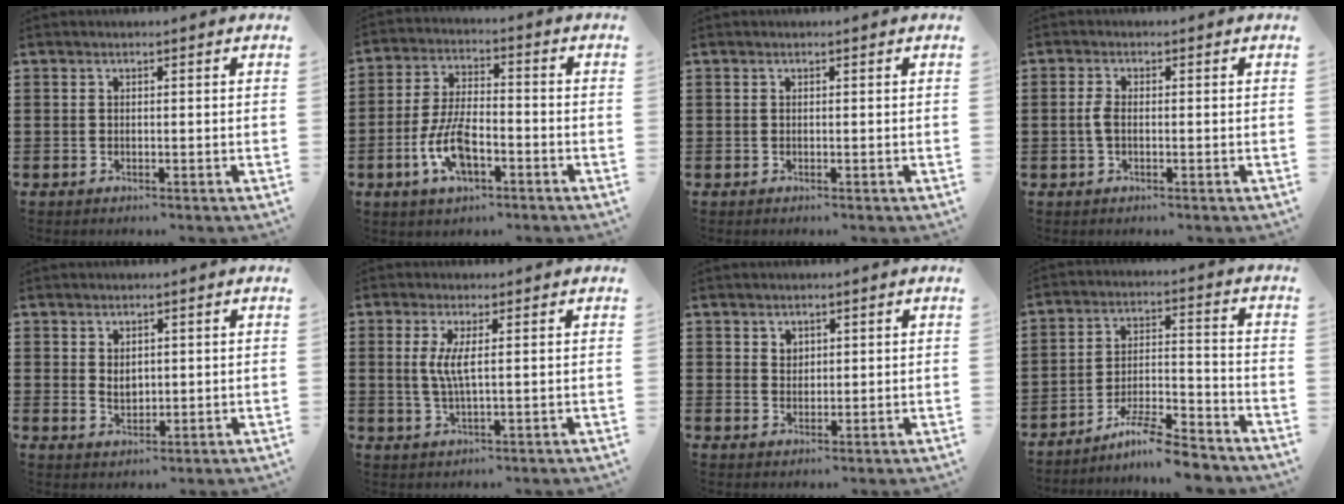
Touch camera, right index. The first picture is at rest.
{"total": 8.6, "force": [-3.4, 3.9, 6.9], "torque": [-0.154, -0.002, -0.065]}
{"total": 0.0}
{"total": 2.4, "force": [-0.3, 1.0, 2.1], "torque": [-0.056, -0.004, -0.011]}
{"total": 2.1, "force": [0.9, 1.4, 1.2], "torque": [-0.017, 0.003, 0.016]}
{"total": 3.8, "force": [0.6, 0.3, 3.8], "torque": [-0.081, -0.007, 0.006]}
{"total": 1.9, "force": [1.4, 1.2, 0.2], "torque": [0.001, 0.002, 0.025]}
{"total": 7.8, "force": [-6.9, 0.5, 3.6], "torque": [-0.067, 0.006, -0.131]}